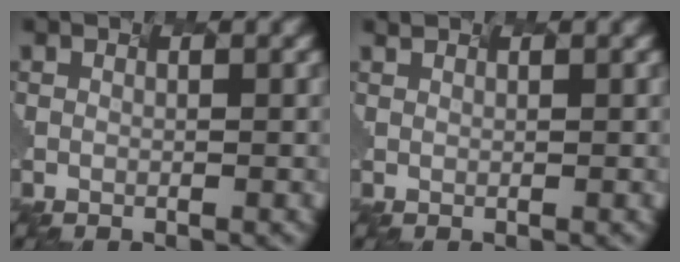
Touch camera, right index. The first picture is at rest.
{"total": 1.3, "force": [1.3, 0.3, 0.3], "torque": [-0.008, 0.013, 0.022]}